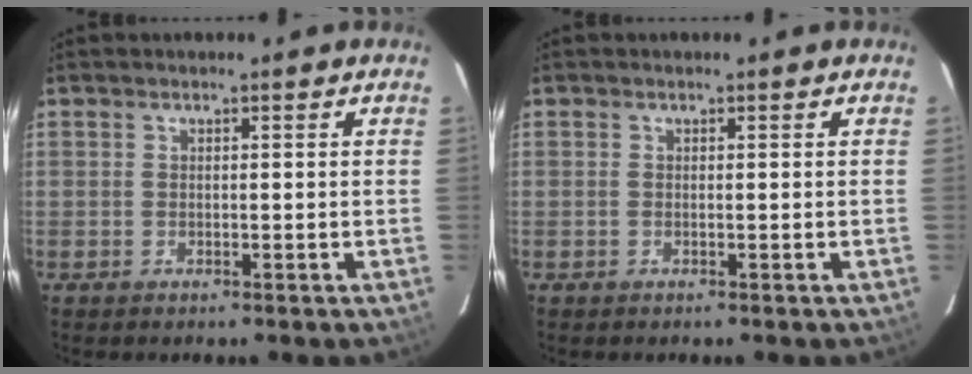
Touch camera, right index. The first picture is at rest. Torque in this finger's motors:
{"motor_torque": [-0.05, 0.01, 0.03, 0.01]}